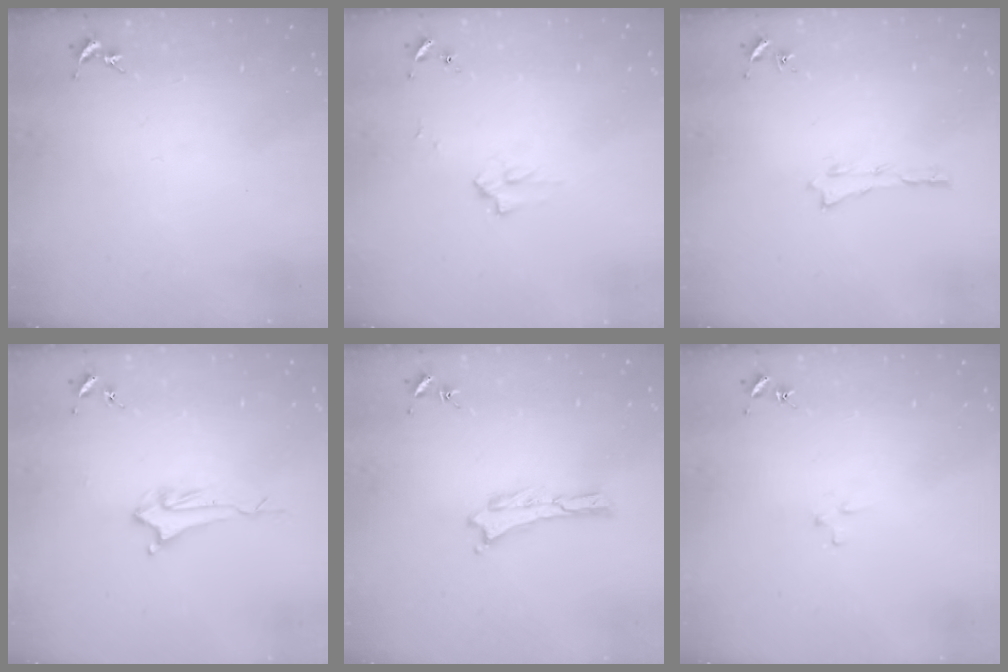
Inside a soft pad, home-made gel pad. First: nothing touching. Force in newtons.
{"total": 2.2, "press": 2.2, "slide": 0.3}
{"total": 0.0}
{"total": 2.0, "press": 2.0, "slide": 0.4}
{"total": 0.0}
{"total": 1.8, "press": 1.8, "slide": 0.1}